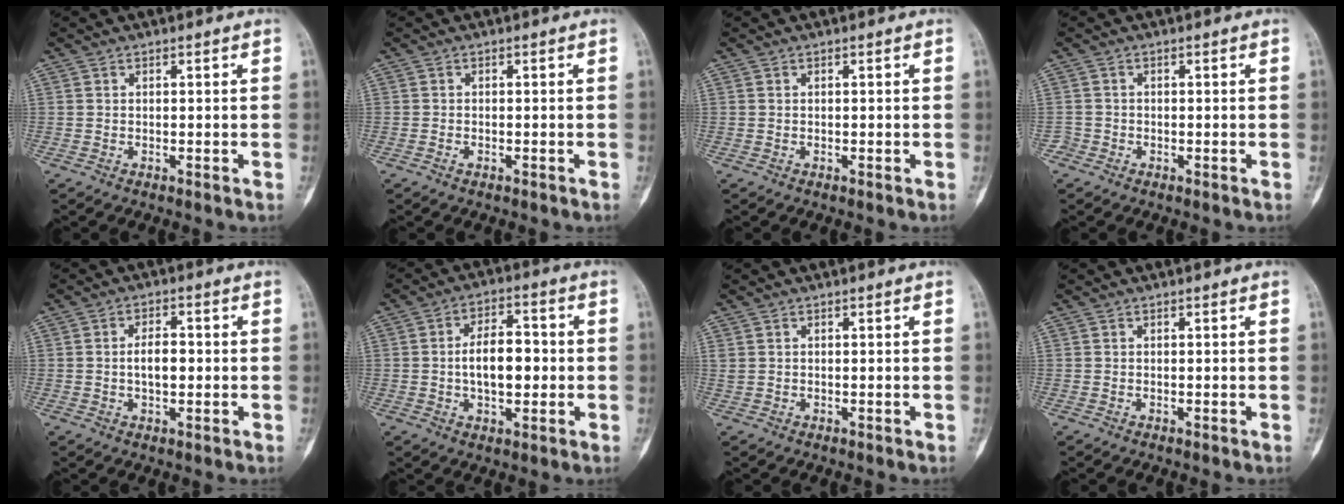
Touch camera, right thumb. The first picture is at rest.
{"total": 0.7, "force": [-0.4, 0.3, 0.4], "torque": [-0.010, 0.004, -0.007]}
{"total": 0.0}
{"total": 1.4, "force": [-0.8, 1.1, -0.2], "torque": [0.009, 0.007, -0.021]}
{"total": 4.7, "force": [-0.1, 2.5, 4.0], "torque": [-0.062, 0.007, -0.003]}
{"total": 9.6, "force": [-0.3, 5.3, 8.0], "torque": [-0.116, 0.018, -0.007]}
{"total": 0.9, "force": [0.4, 0.6, 0.5], "torque": [-0.008, 0.005, 0.011]}
{"total": 0.0}